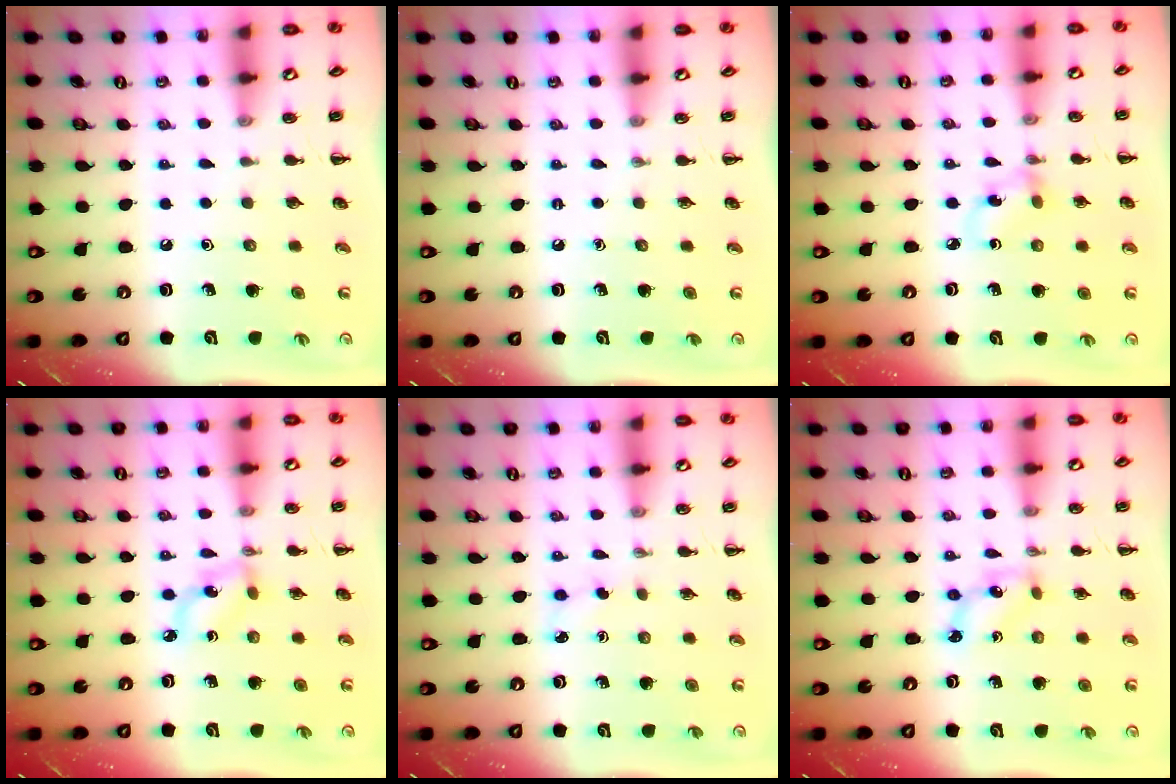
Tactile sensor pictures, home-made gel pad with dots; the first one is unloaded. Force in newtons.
{"total": 0.0}
{"total": 2.8, "press": 2.8, "slide": 0.7}
{"total": 4.0, "press": 3.9, "slide": 1.0}
{"total": 2.8, "press": 2.7, "slide": 0.8}
{"total": 2.8, "press": 2.7, "slide": 0.7}